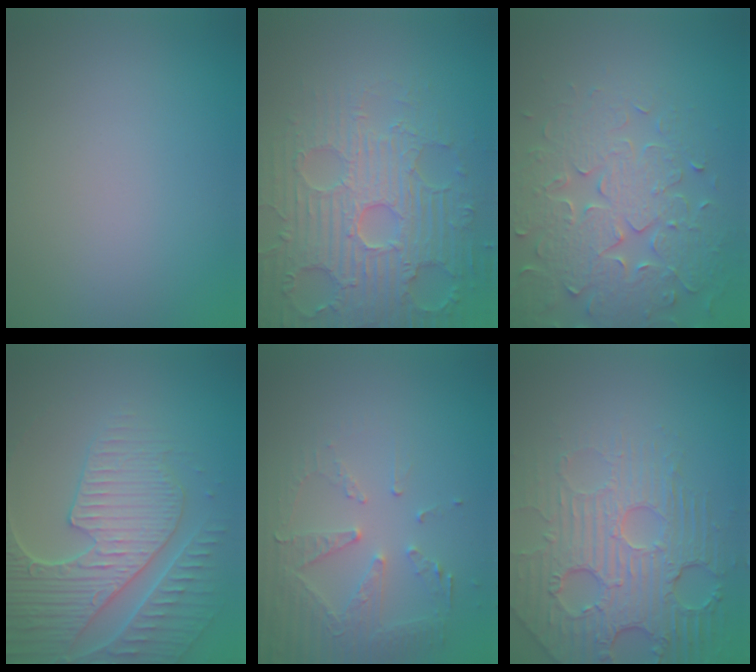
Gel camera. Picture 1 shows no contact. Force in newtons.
{"total": 7.5, "press": 6.1, "slide": 4.3}
{"total": 6.7, "press": 5.6, "slide": 3.7}
{"total": 7.5, "press": 5.9, "slide": 4.7}
{"total": 5.2, "press": 3.6, "slide": 3.8}
{"total": 7.5, "press": 5.6, "slide": 5.0}